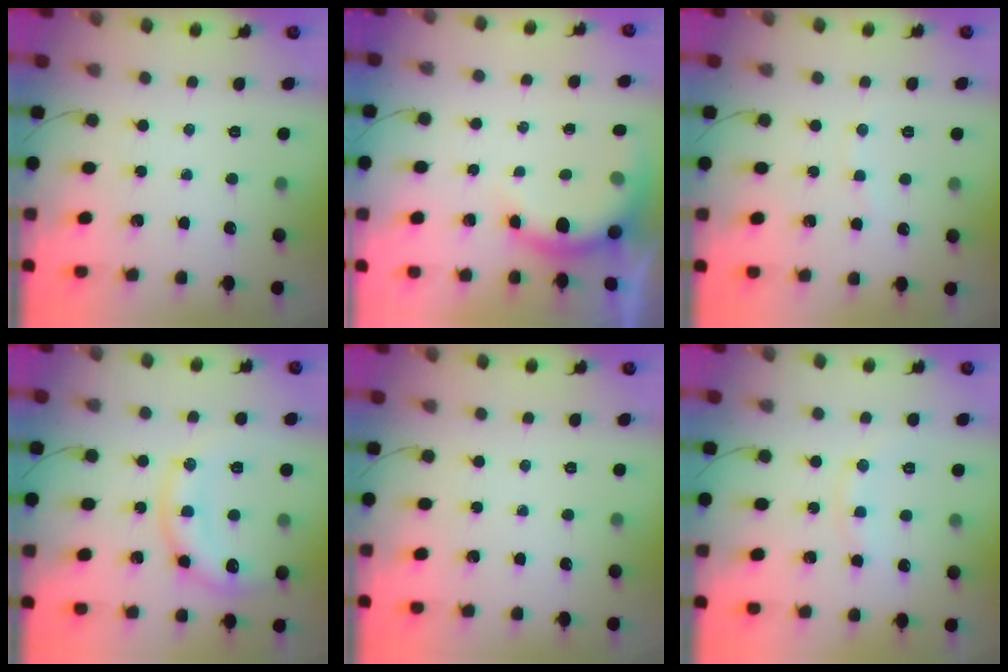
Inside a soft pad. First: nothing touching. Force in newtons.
{"total": 6.4, "press": 6.4, "slide": 0.5}
{"total": 3.2, "press": 3.0, "slide": 1.0}
{"total": 13.7, "press": 13.6, "slide": 1.4}
{"total": 0.0}
{"total": 7.4, "press": 7.4, "slide": 0.7}